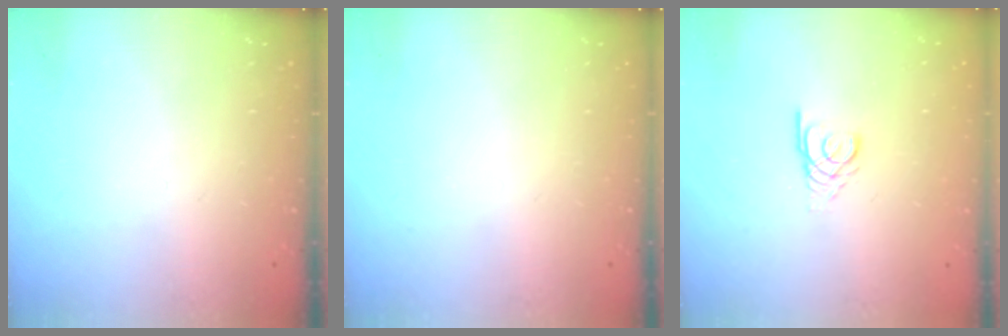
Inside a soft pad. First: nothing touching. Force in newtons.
{"total": 0.0}
{"total": 2.7, "press": 2.7, "slide": 0.3}